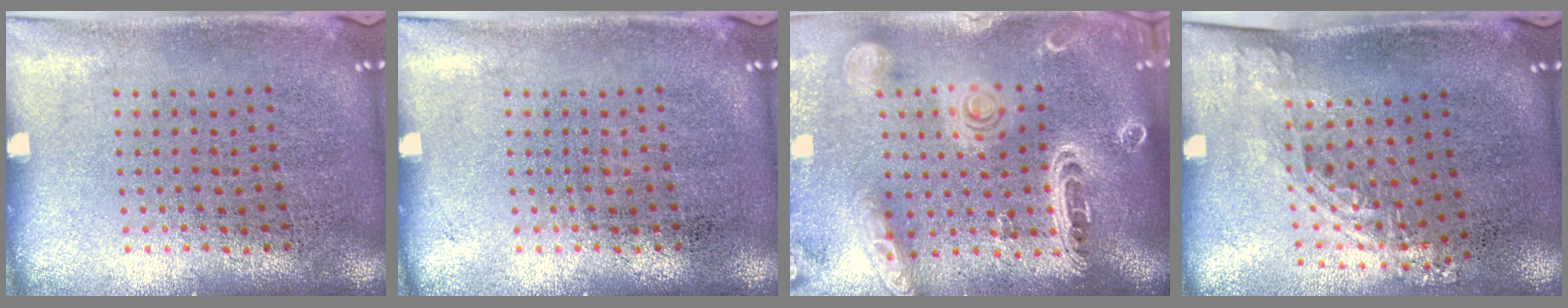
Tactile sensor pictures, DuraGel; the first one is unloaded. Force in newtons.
{"total": 0.0}
{"total": 2.6, "press": 2.3, "slide": 1.1}
{"total": 1.4, "press": 1.0, "slide": 0.9}